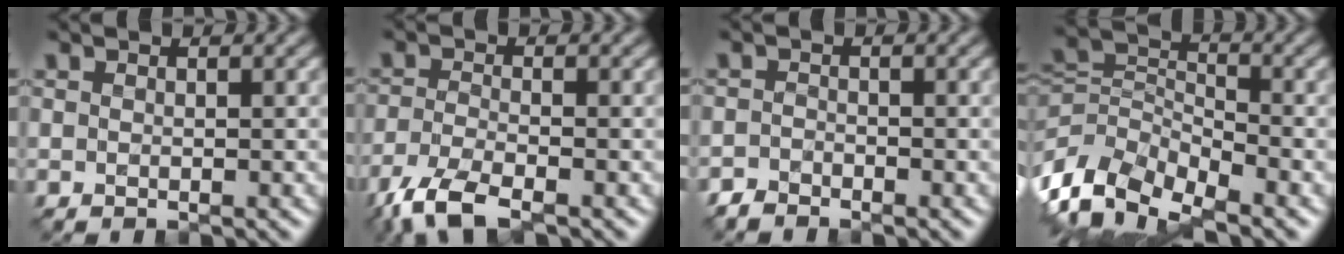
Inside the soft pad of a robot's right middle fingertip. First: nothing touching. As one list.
[{"total": 4.9, "force": [-3.6, 1.3, 3.1], "torque": [-0.072, -0.013, -0.078]}, {"total": 1.5, "force": [-1.4, 0.5, 0.1], "torque": [0.000, 0.002, -0.030]}, {"total": 7.5, "force": [-4.2, 4.1, 4.7], "torque": [-0.091, -0.010, -0.093]}]